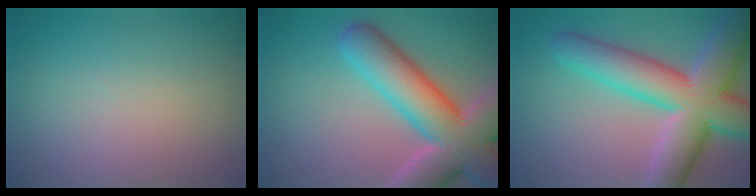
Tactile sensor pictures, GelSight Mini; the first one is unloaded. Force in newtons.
{"total": 12.0, "press": 11.9, "slide": 1.0}
{"total": 10.9, "press": 10.9, "slide": 0.4}